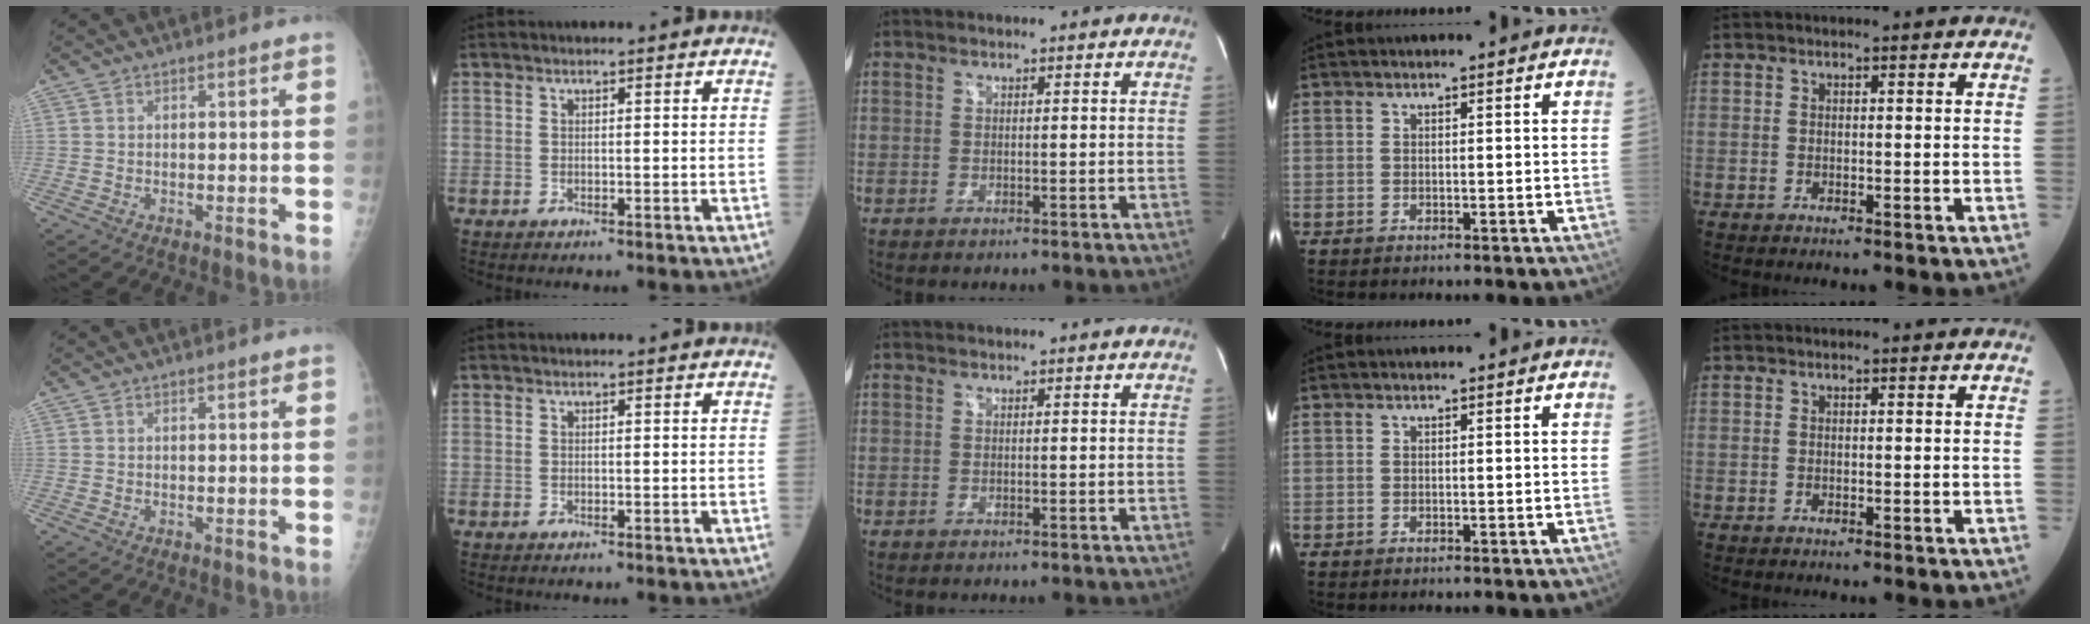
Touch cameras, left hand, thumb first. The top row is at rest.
{}